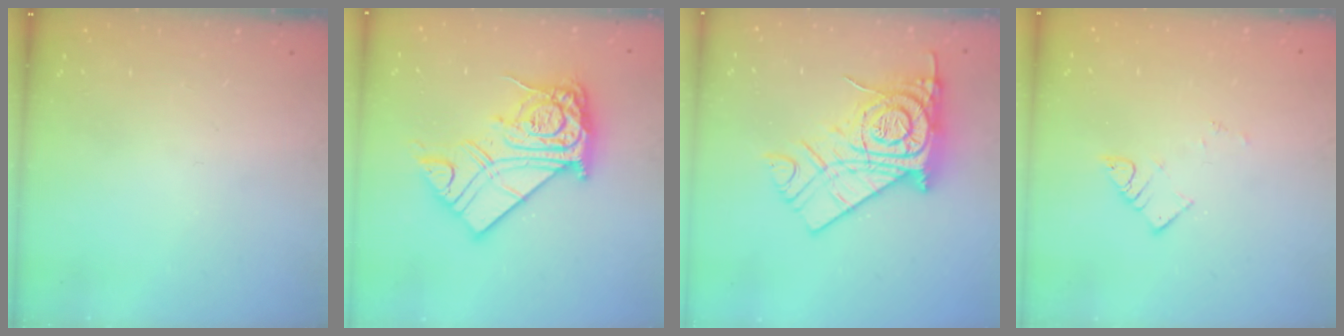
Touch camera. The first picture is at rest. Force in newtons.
{"total": 19.5, "press": 19.4, "slide": 1.6}
{"total": 19.7, "press": 19.6, "slide": 1.7}
{"total": 4.1, "press": 4.1, "slide": 0.2}